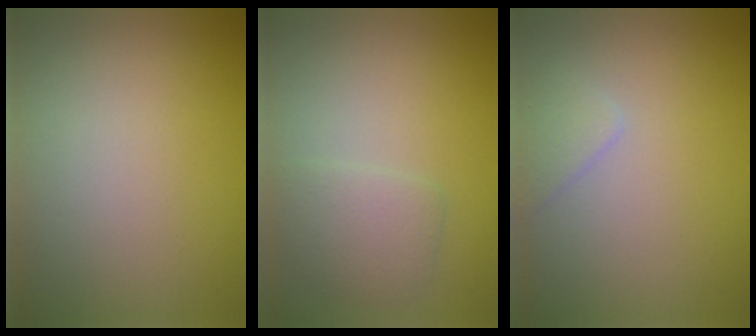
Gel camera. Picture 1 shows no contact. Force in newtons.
{"total": 2.4, "press": 2.4, "slide": 0.0}
{"total": 1.2, "press": 1.2, "slide": 0.1}